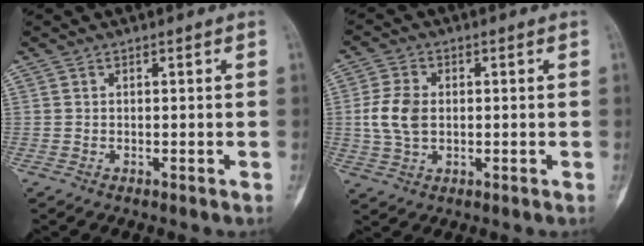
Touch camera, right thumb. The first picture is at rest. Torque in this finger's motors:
{"motor_torque": [0.04, 0.62, 0.07, 0.01, 0.07]}